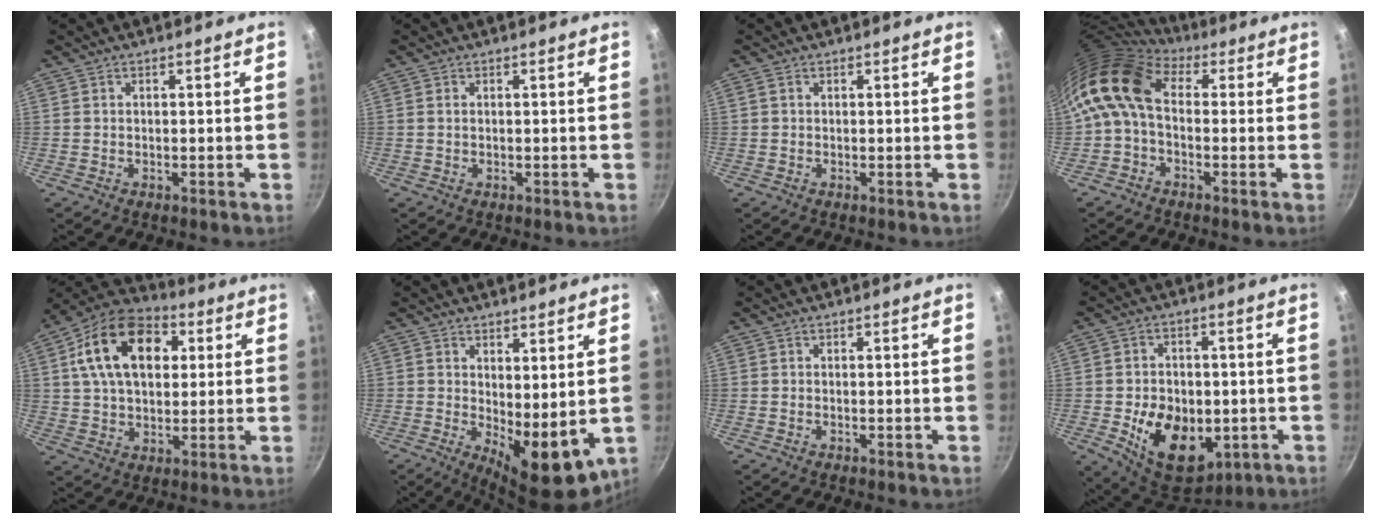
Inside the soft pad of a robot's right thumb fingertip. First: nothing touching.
{"total": 0.7, "force": [0.2, 0.4, 0.5], "torque": [-0.009, 0.002, 0.003]}
{"total": 0.7, "force": [0.2, 0.5, 0.3], "torque": [-0.006, 0.003, 0.003]}
{"total": 11.1, "force": [0.3, 7.5, 8.2], "torque": [-0.153, 0.027, -0.015]}
{"total": 16.8, "force": [4.5, 11.1, 11.8], "torque": [-0.176, 0.015, 0.061]}
{"total": 8.8, "force": [0.7, 3.9, 7.9], "torque": [-0.095, -0.022, 0.020]}
{"total": 0.0}
{"total": 16.0, "force": [-3.5, 11.1, 11.0], "torque": [-0.139, -0.001, -0.037]}